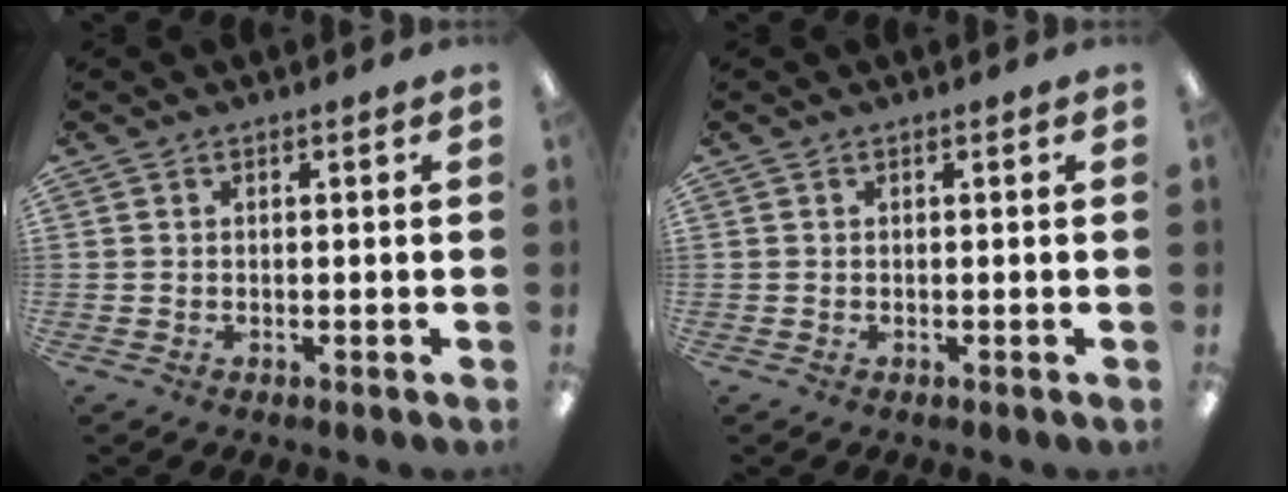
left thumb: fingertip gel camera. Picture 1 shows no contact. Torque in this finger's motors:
{"motor_torque": [-0.02, 0.03, 0.00, 0.00, 0.00]}